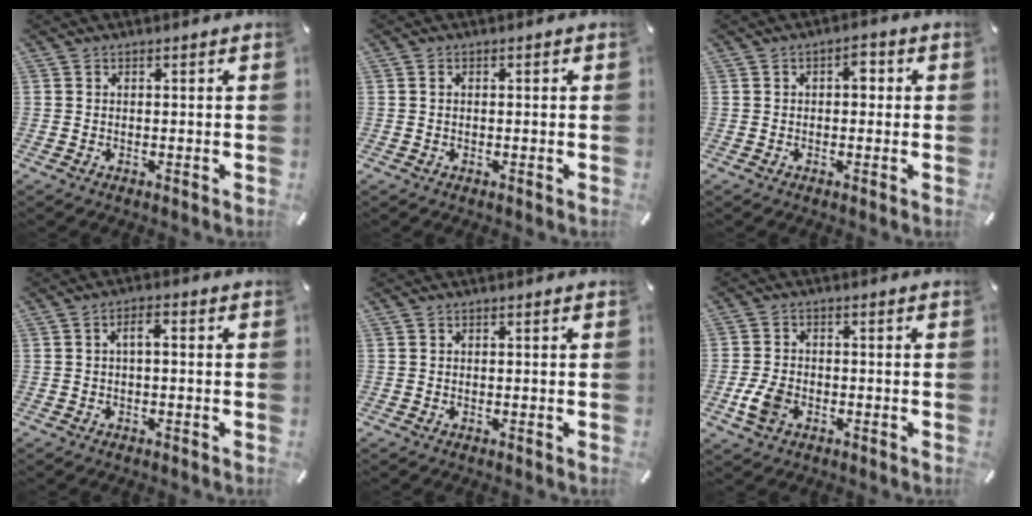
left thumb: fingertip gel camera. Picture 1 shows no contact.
{"total": 0.8, "force": [-0.1, 0.7, 0.4], "torque": [-0.012, 0.004, -0.002]}
{"total": 3.2, "force": [0.3, 1.9, 2.6], "torque": [-0.038, 0.008, -0.004]}
{"total": 2.8, "force": [-0.2, 1.1, 2.6], "torque": [-0.050, 0.011, -0.007]}
{"total": 0.0}
{"total": 5.5, "force": [-2.0, 3.7, 3.5], "torque": [-0.082, 0.003, -0.039]}